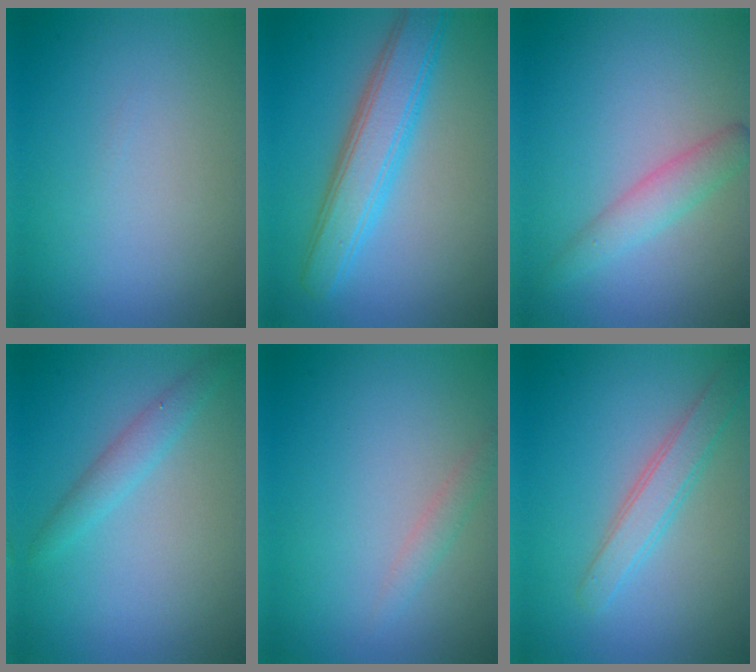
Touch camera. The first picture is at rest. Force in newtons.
{"total": 5.2, "press": 5.2, "slide": 0.1}
{"total": 1.7, "press": 1.7, "slide": 0.1}
{"total": 1.9, "press": 1.9, "slide": 0.0}
{"total": 1.3, "press": 1.3, "slide": 0.2}
{"total": 2.8, "press": 2.8, "slide": 0.1}